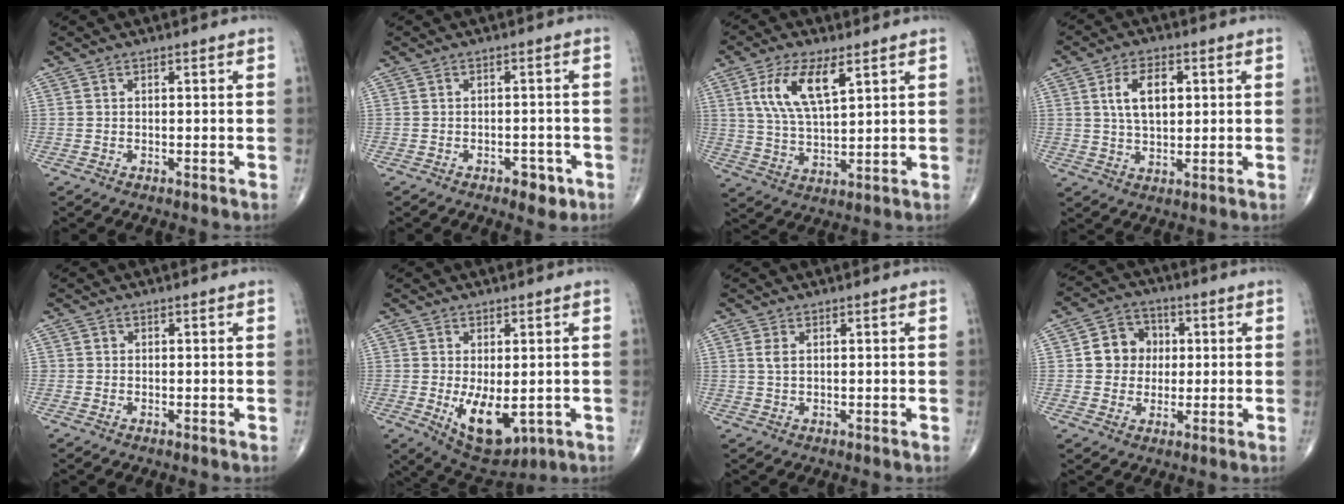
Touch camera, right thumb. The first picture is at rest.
{"total": 3.7, "force": [-2.0, 2.1, 2.4], "torque": [-0.017, 0.010, -0.023]}
{"total": 11.0, "force": [4.7, 4.4, 8.9], "torque": [-0.172, -0.016, 0.095]}
{"total": 8.1, "force": [1.9, 4.5, 6.4], "torque": [-0.100, -0.002, 0.035]}
{"total": 0.5, "force": [0.0, 0.5, 0.0], "torque": [0.004, 0.004, -0.001]}
{"total": 9.7, "force": [-1.7, 4.9, 8.2], "torque": [-0.115, -0.017, -0.007]}
{"total": 1.8, "force": [0.6, 0.9, 1.4], "torque": [-0.031, 0.005, 0.016]}
{"total": 8.3, "force": [0.9, 7.4, 3.6], "torque": [-0.018, 0.007, 0.007]}